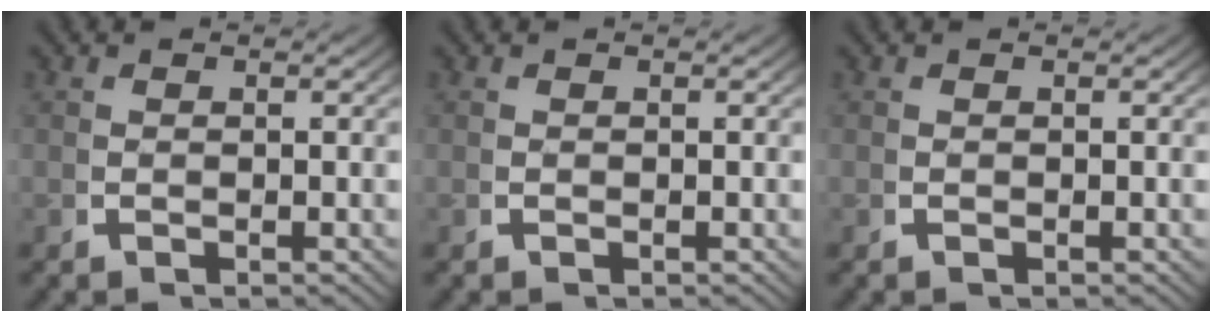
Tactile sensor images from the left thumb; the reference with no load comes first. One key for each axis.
{"total": 0.0}
{"total": 0.0}